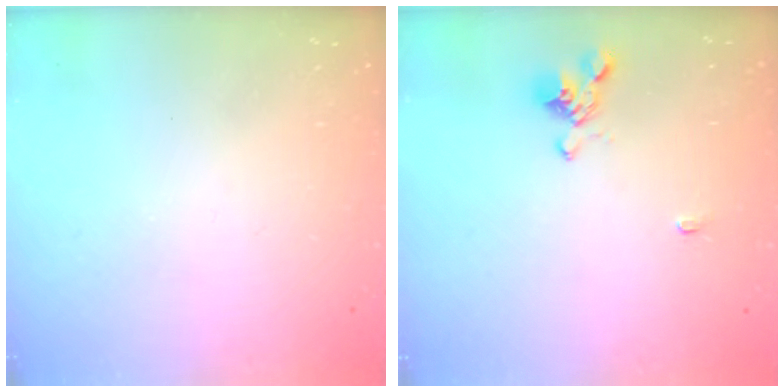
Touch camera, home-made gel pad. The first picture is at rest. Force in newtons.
{"total": 1.6, "press": 1.3, "slide": 0.9}